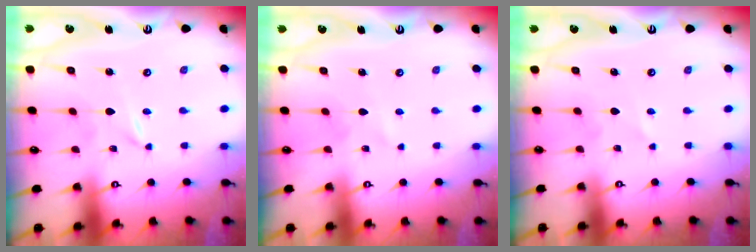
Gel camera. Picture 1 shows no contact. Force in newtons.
{"total": 3.6, "press": 3.5, "slide": 0.4}
{"total": 0.9, "press": 0.9, "slide": 0.2}